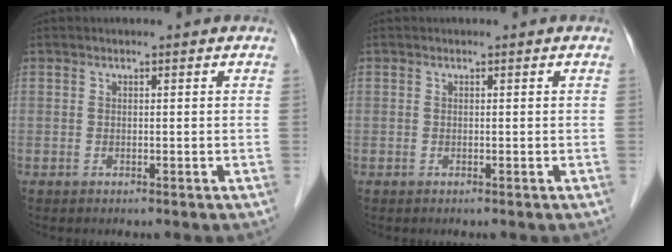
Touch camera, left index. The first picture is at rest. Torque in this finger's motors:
{"motor_torque": [-0.03, 0.05, -0.01, 0.00]}